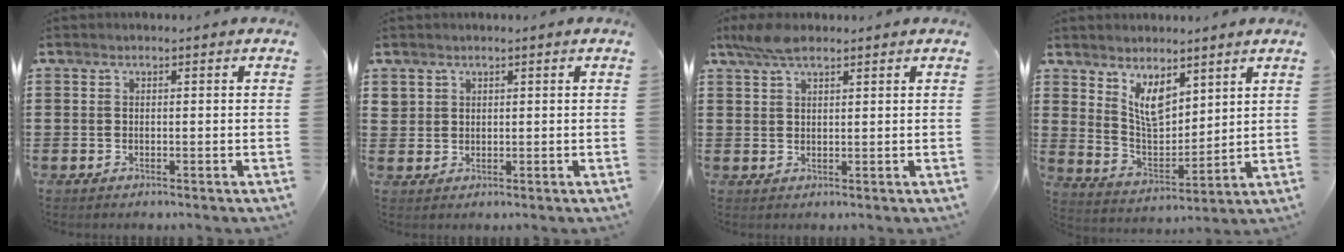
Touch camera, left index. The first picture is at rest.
{"total": 1.3, "force": [0.9, 1.0, -0.1], "torque": [-0.002, 0.005, 0.019]}
{"total": 4.0, "force": [2.7, 1.3, 2.7], "torque": [-0.060, 0.005, 0.050]}
{"total": 6.9, "force": [4.9, 3.2, 3.6], "torque": [-0.072, -0.020, 0.089]}